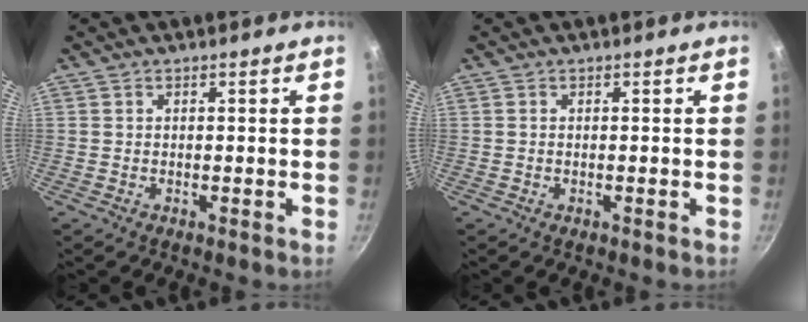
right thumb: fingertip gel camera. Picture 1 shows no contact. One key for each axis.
{"total": 0.0}